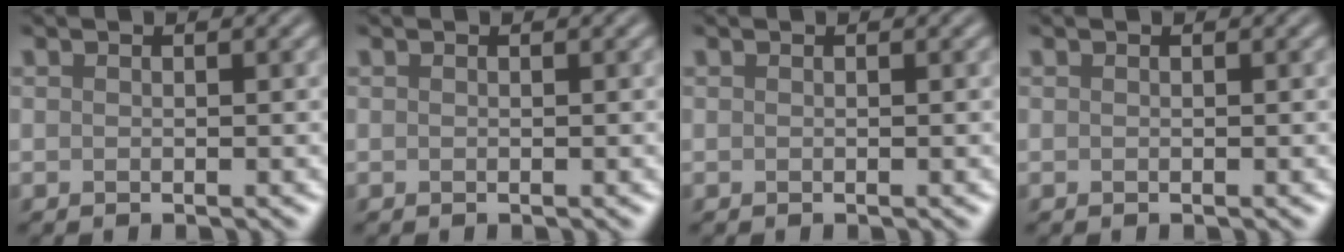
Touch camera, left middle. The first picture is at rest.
{"total": 0.0}
{"total": 0.0}
{"total": 0.0}